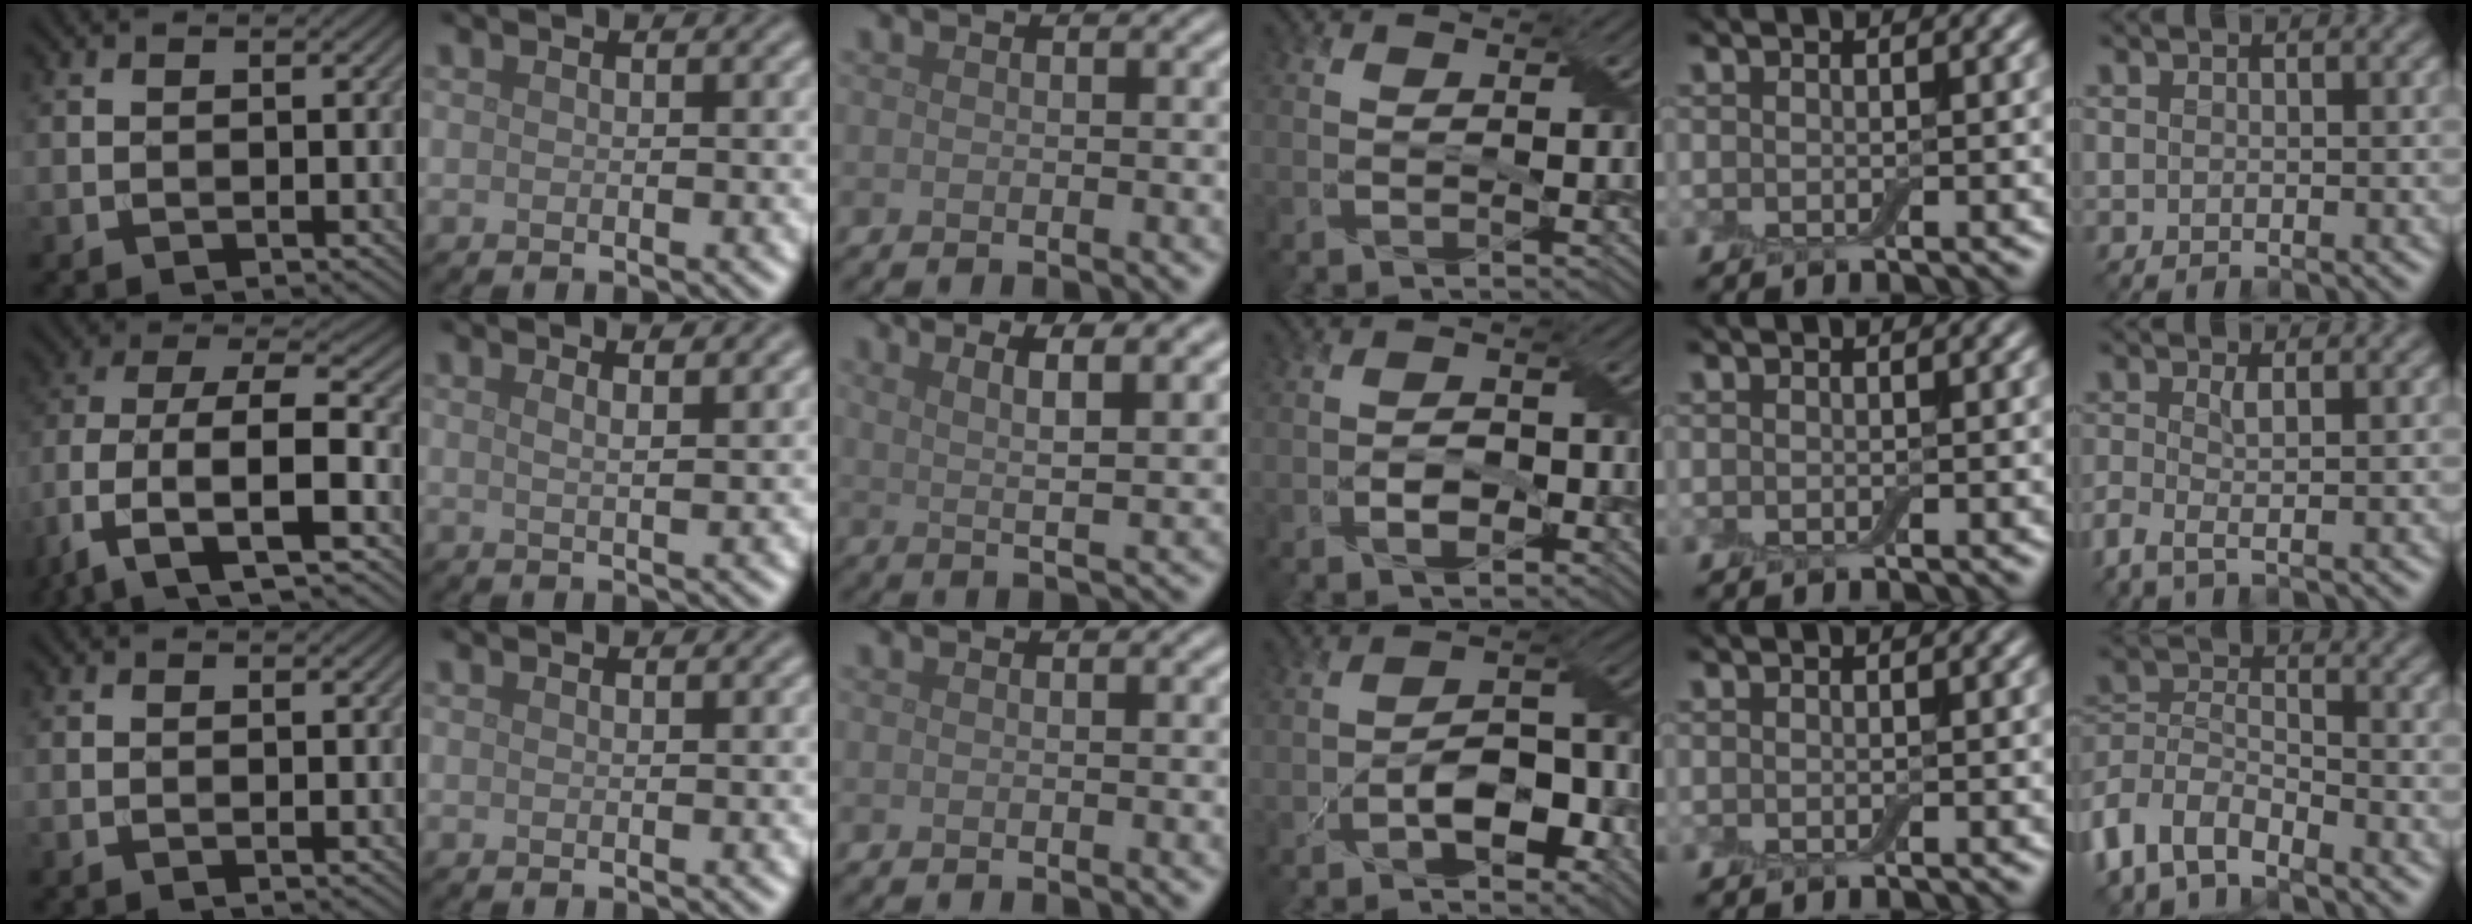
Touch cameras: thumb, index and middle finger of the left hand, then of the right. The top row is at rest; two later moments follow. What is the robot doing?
{"motion": "peel", "object": "bubble wrap"}